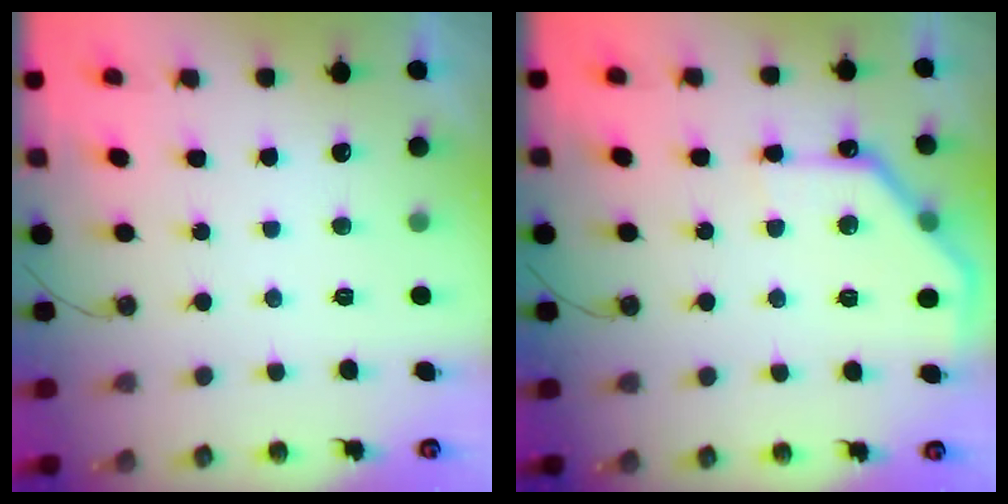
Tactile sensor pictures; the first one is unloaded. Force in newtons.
{"total": 12.8, "press": 12.8, "slide": 0.6}